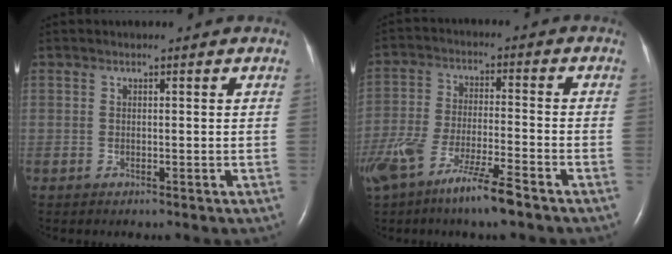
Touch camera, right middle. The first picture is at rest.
{"total": 12.4, "force": [-8.5, 1.4, 8.9], "torque": [-0.185, -0.027, -0.158]}